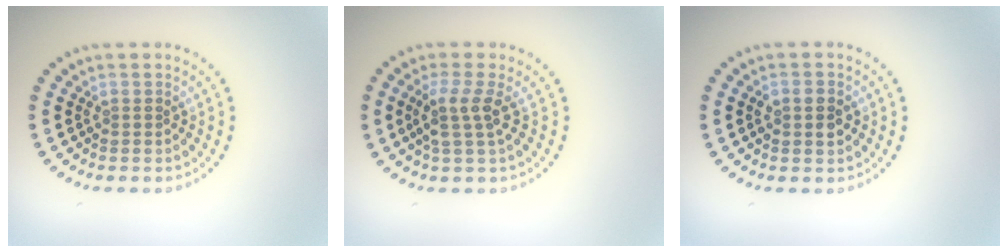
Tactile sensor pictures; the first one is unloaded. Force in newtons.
{"total": 2.7, "press": 2.0, "slide": 1.8}
{"total": 2.5, "press": 2.5, "slide": 0.1}